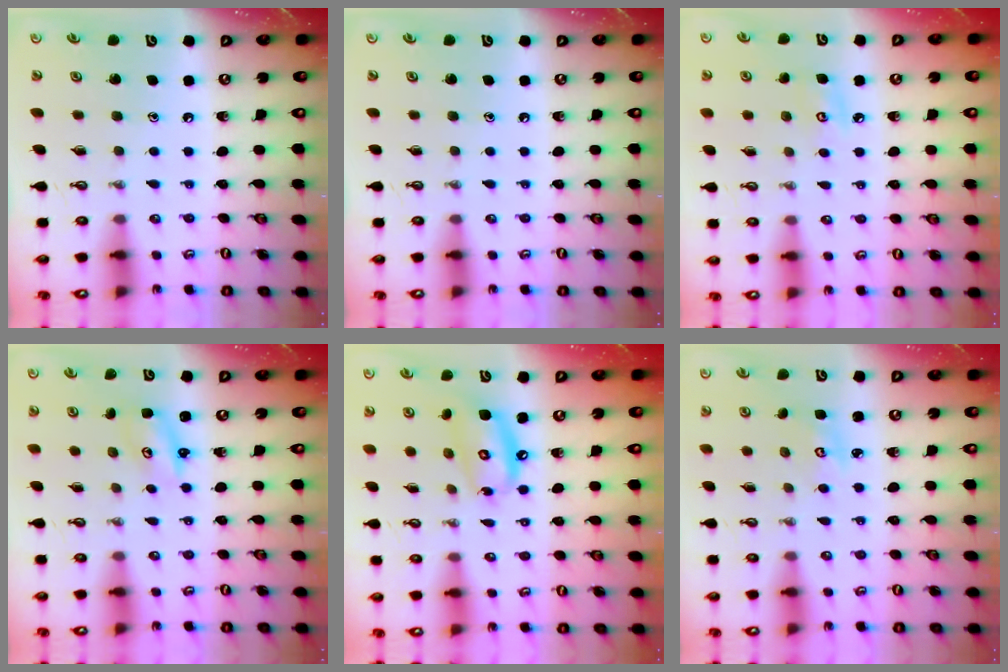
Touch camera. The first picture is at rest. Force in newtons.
{"total": 0.0}
{"total": 6.7, "press": 6.6, "slide": 0.6}
{"total": 2.6, "press": 2.6, "slide": 0.2}
{"total": 11.7, "press": 11.6, "slide": 1.1}
{"total": 2.8, "press": 2.8, "slide": 0.3}